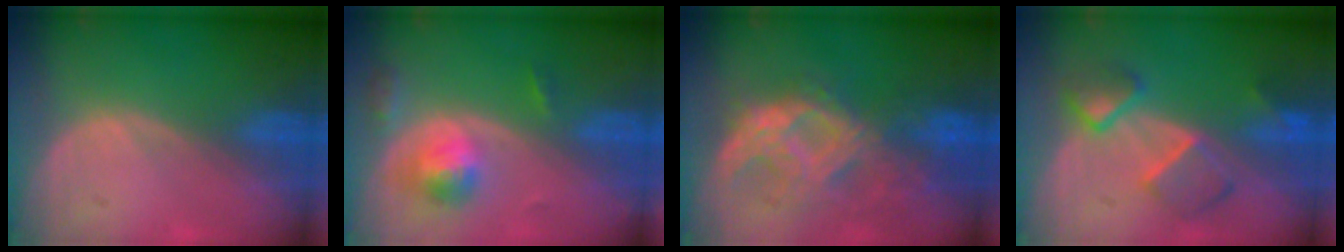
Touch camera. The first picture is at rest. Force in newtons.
{"total": 5.3, "press": 4.8, "slide": 2.2}
{"total": 9.5, "press": 8.9, "slide": 3.5}
{"total": 6.8, "press": 6.6, "slide": 1.2}